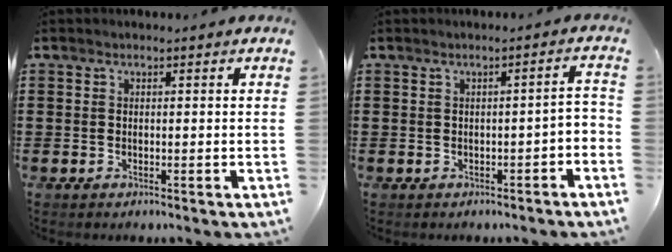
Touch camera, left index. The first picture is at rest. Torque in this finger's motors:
{"motor_torque": [0.12, 0.07, 0.05, 0.03]}